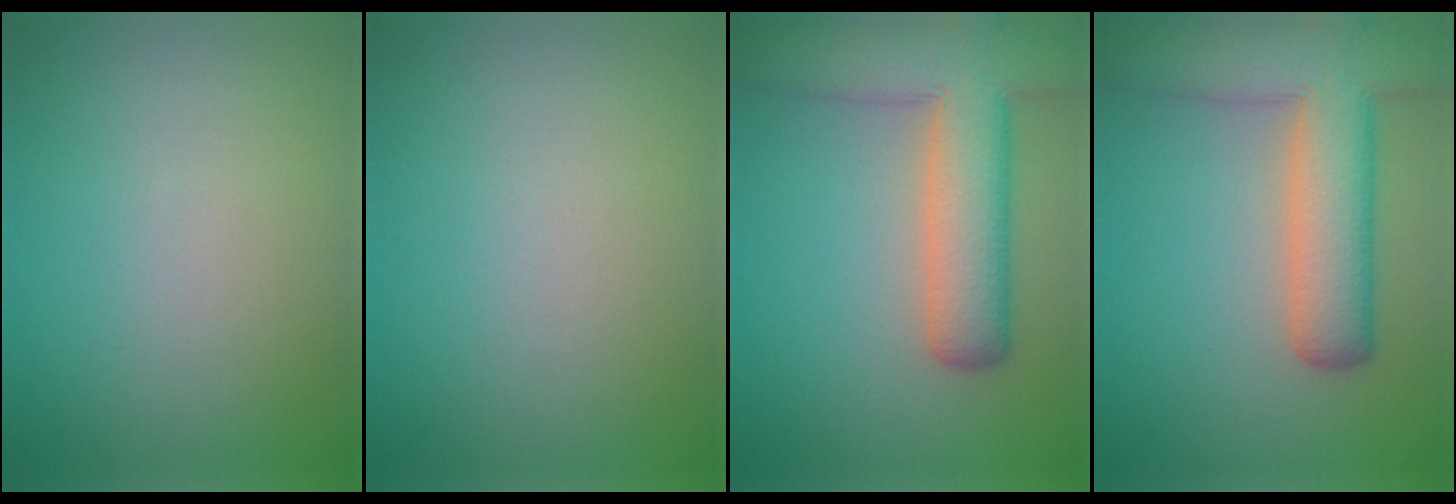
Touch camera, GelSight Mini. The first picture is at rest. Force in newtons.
{"total": 0.0}
{"total": 9.3, "press": 9.2, "slide": 0.5}
{"total": 9.3, "press": 9.2, "slide": 0.5}